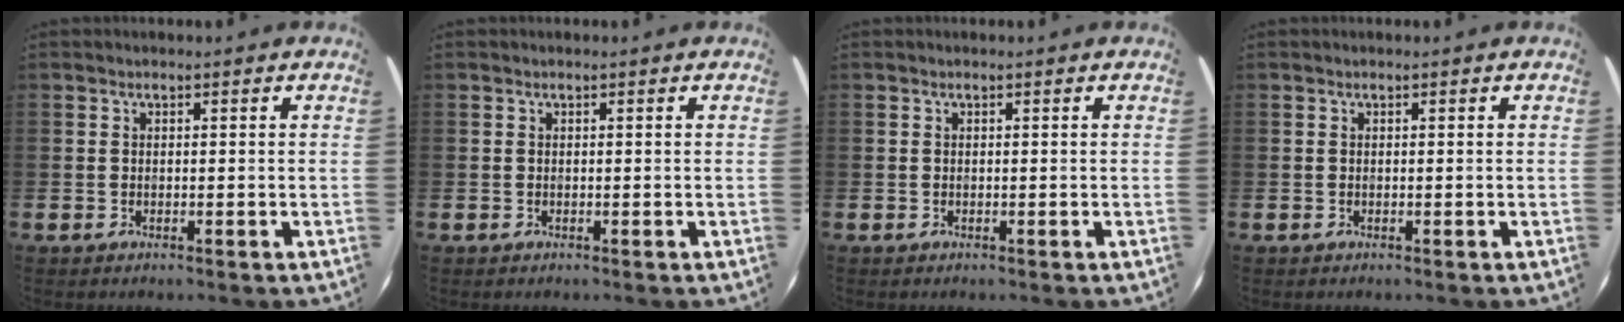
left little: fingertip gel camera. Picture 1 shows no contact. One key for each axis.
{"total": 0.0}
{"total": 0.0}
{"total": 0.0}